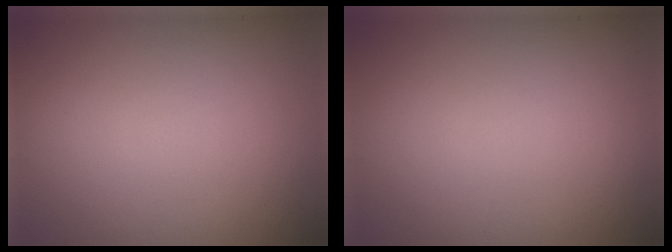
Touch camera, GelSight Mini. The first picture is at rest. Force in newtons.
{"total": 0.0}